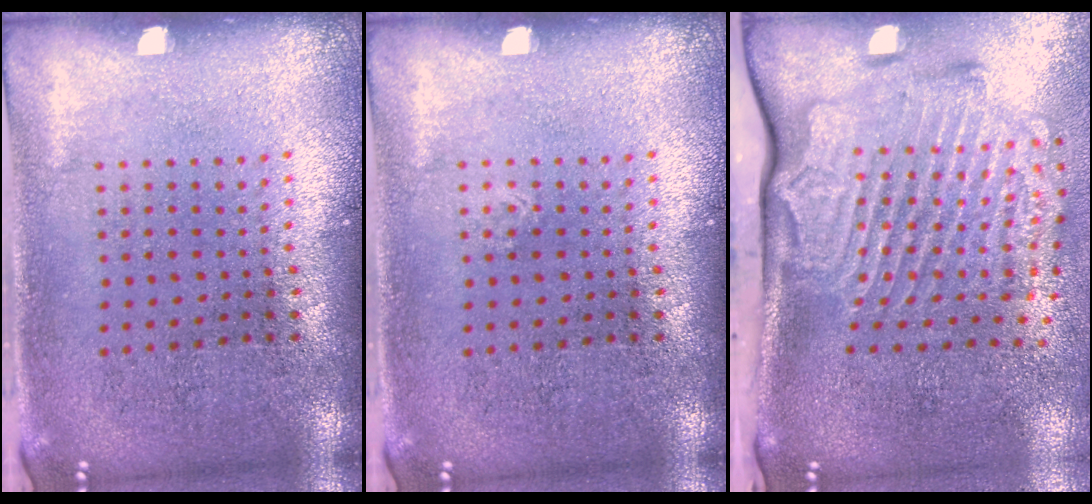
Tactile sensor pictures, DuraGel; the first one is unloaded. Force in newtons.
{"total": 0.0}
{"total": 3.5, "press": 2.4, "slide": 2.5}